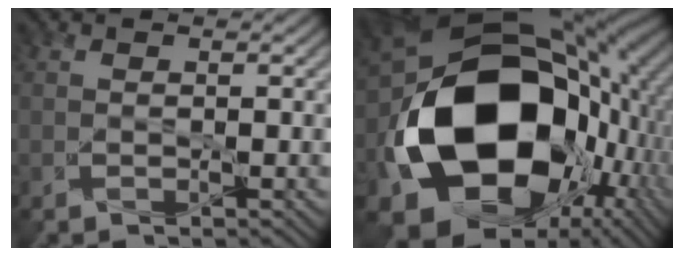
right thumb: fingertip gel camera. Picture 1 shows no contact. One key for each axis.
{"total": 22.1, "fx": -3.0, "fy": 16.4, "fz": 14.5, "tx": -0.324, "ty": -0.024, "tz": -0.037}